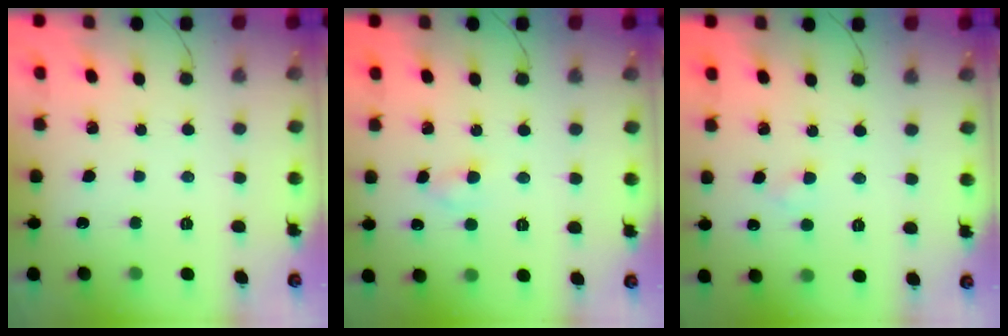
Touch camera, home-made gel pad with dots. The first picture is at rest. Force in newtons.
{"total": 1.6, "press": 1.4, "slide": 0.9}
{"total": 1.7, "press": 1.4, "slide": 0.8}